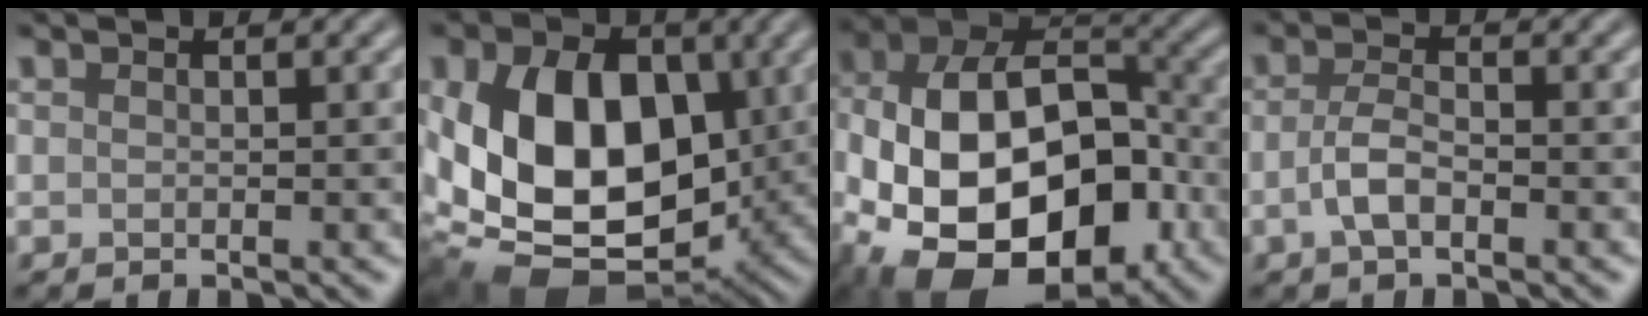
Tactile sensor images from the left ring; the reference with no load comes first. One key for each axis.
{"total": 14.6, "fx": 0.3, "fy": 9.9, "fz": 10.8, "tx": -0.196, "ty": -0.012, "tz": 0.001}
{"total": 16.8, "fx": -5.4, "fy": 10.3, "fz": 12.1, "tx": -0.196, "ty": -0.005, "tz": -0.091}
{"total": 2.7, "fx": -0.9, "fy": 1.1, "fz": 2.2, "tx": -0.047, "ty": 0.003, "tz": -0.025}